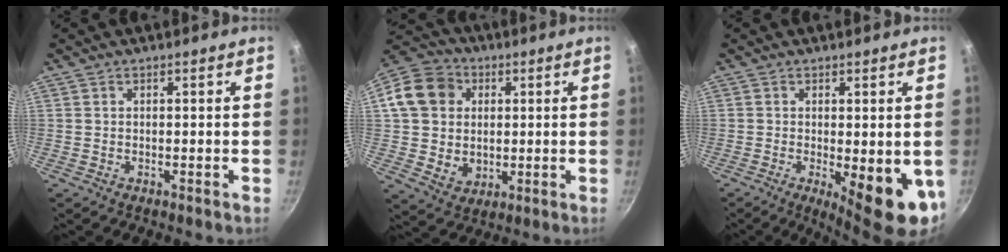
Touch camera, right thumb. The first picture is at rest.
{"total": 15.2, "force": [2.6, 13.1, 7.3], "torque": [-0.111, 0.011, 0.047]}
{"total": 11.1, "force": [-2.4, 3.5, 10.3], "torque": [-0.116, -0.011, -0.020]}